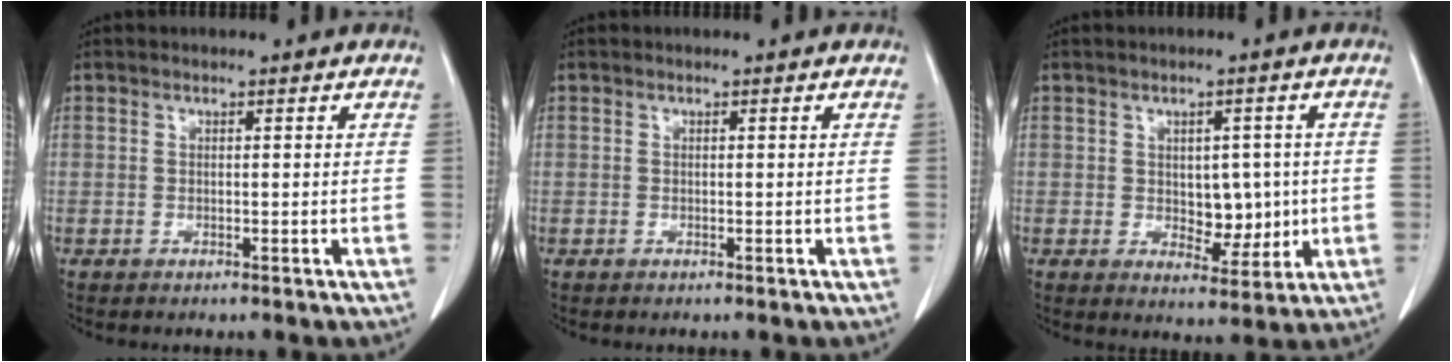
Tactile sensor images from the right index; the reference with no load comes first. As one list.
[{"total": 0.0}, {"total": 6.0, "force": [0.0, 3.5, 4.8], "torque": [-0.059, 0.001, 0.010]}]